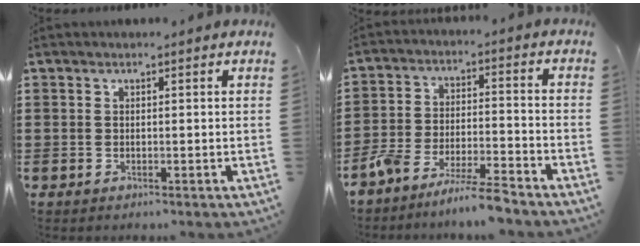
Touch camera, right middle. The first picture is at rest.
{"total": 7.2, "force": [-6.9, 0.0, 1.9], "torque": [-0.038, 0.002, -0.135]}